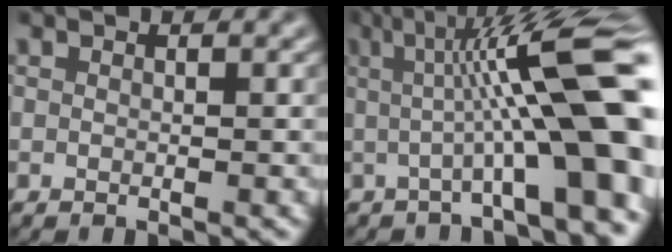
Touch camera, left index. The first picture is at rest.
{"total": 12.6, "force": [0.4, 2.3, 12.4], "torque": [-0.164, 0.028, 0.007]}